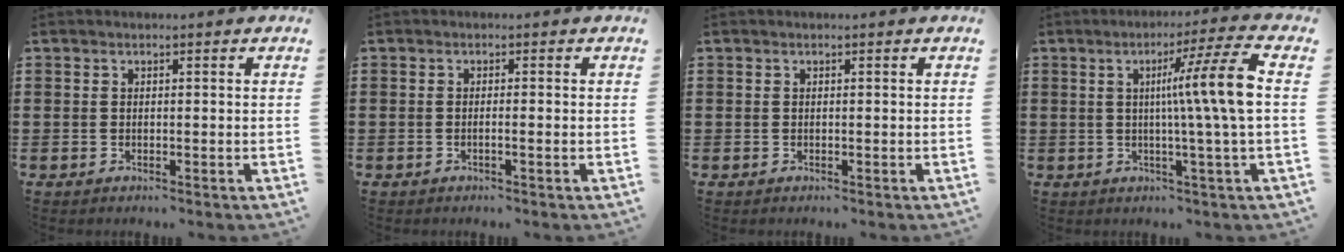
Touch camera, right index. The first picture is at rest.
{"total": 1.1, "force": [-0.6, -0.2, 0.9], "torque": [-0.015, -0.004, -0.010]}
{"total": 0.0}
{"total": 10.7, "force": [1.0, -0.8, 10.6], "torque": [-0.179, -0.009, 0.003]}